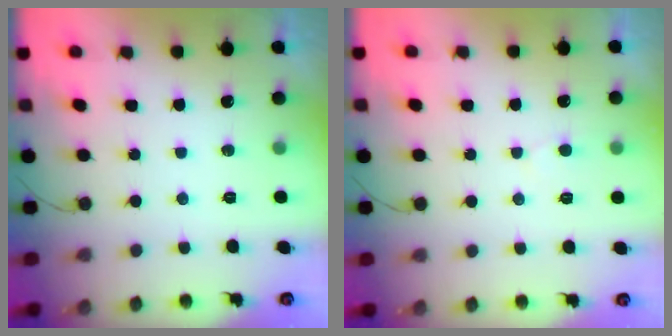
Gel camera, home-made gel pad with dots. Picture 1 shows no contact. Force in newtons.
{"total": 3.7, "press": 3.7, "slide": 0.4}